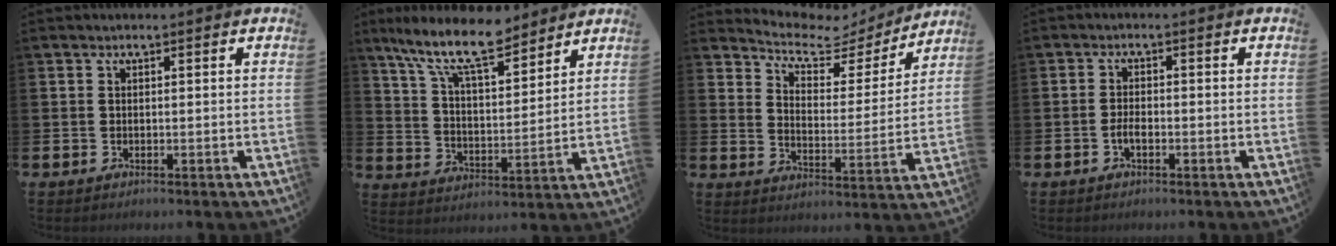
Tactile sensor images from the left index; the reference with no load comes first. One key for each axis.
{"total": 11.5, "fx": 9.7, "fy": 2.7, "fz": 5.7, "tx": -0.129, "ty": -0.044, "tz": 0.171}
{"total": 6.4, "fx": 5.5, "fy": 2.5, "fz": 2.2, "tx": -0.061, "ty": -0.043, "tz": 0.086}
{"total": 1.7, "fx": -0.7, "fy": 0.7, "fz": 1.3, "tx": -0.024, "ty": 0.001, "tz": -0.015}